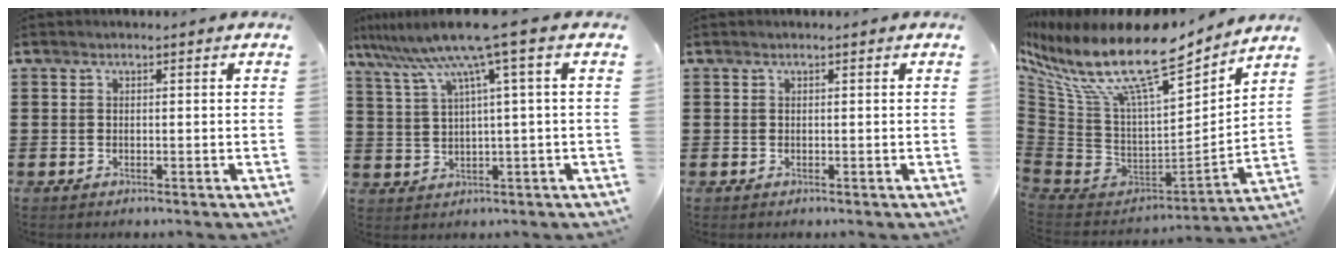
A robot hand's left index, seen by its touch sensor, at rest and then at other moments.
{"total": 8.7, "force": [4.6, -0.7, 7.4], "torque": [-0.169, -0.027, 0.071]}
{"total": 0.0}
{"total": 14.9, "force": [9.8, 4.4, 10.3], "torque": [-0.228, -0.074, 0.154]}